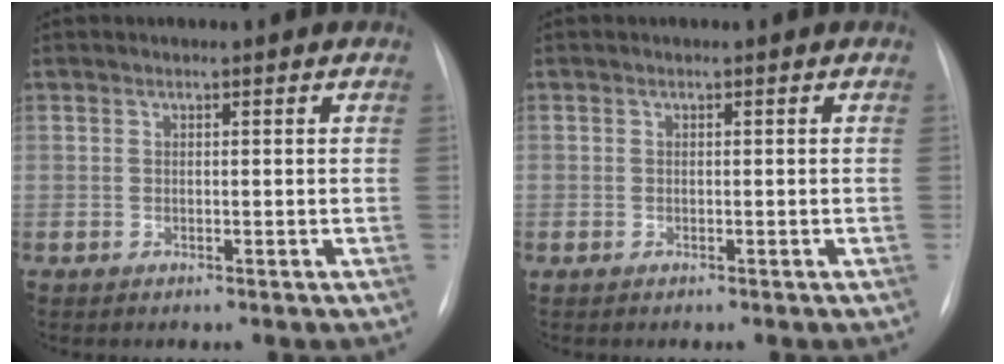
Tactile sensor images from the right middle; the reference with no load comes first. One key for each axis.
{"total": 0.0}